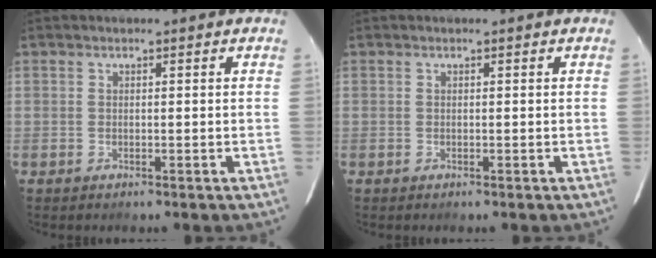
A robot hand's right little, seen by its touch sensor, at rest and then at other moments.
{"total": 0.0}